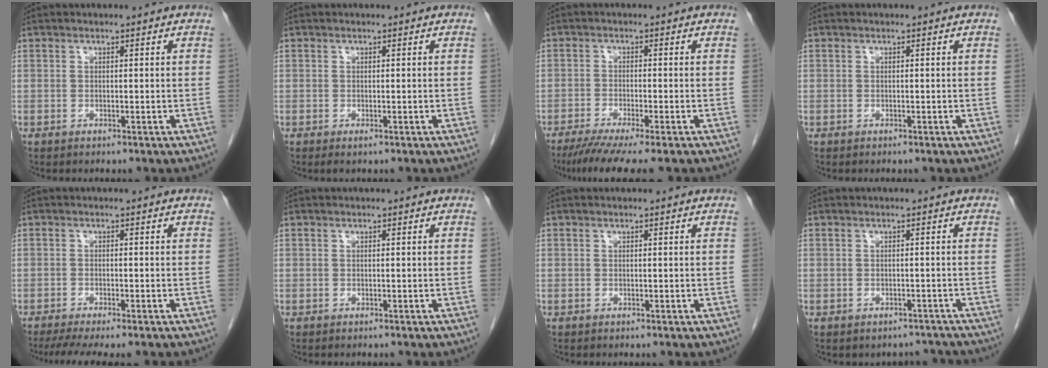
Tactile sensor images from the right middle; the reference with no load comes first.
{"total": 0.5, "force": [-0.3, 0.1, 0.4], "torque": [-0.007, -0.002, -0.004]}
{"total": 8.3, "force": [-6.5, -0.2, 5.1], "torque": [-0.074, -0.022, -0.104]}
{"total": 0.0}
{"total": 7.9, "force": [-6.5, 0.7, 4.4], "torque": [-0.063, -0.012, -0.100]}
{"total": 0.0}
{"total": 0.0}
{"total": 2.9, "force": [-2.5, 1.3, -0.2], "torque": [0.007, 0.009, -0.032]}